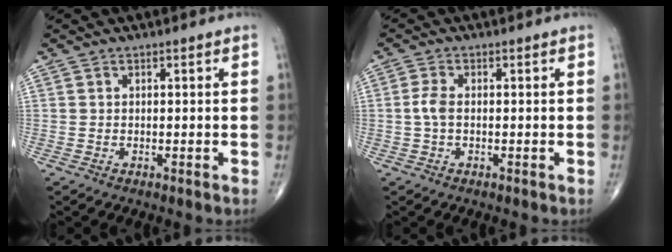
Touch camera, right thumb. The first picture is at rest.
{"total": 2.6, "force": [-0.2, 1.3, 2.3], "torque": [-0.054, 0.004, -0.008]}